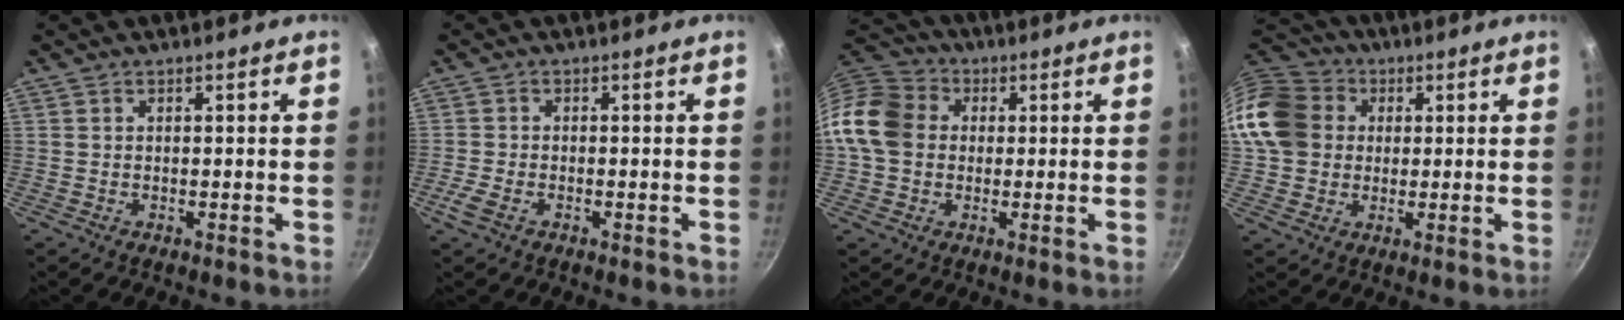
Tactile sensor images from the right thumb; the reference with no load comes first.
{"total": 3.0, "force": [-1.5, 1.6, 2.0], "torque": [-0.051, 0.003, -0.034]}
{"total": 11.7, "force": [0.6, 9.8, 6.4], "torque": [-0.095, 0.023, -0.006]}
{"total": 14.0, "force": [2.5, 12.0, 6.8], "torque": [-0.110, 0.022, 0.034]}